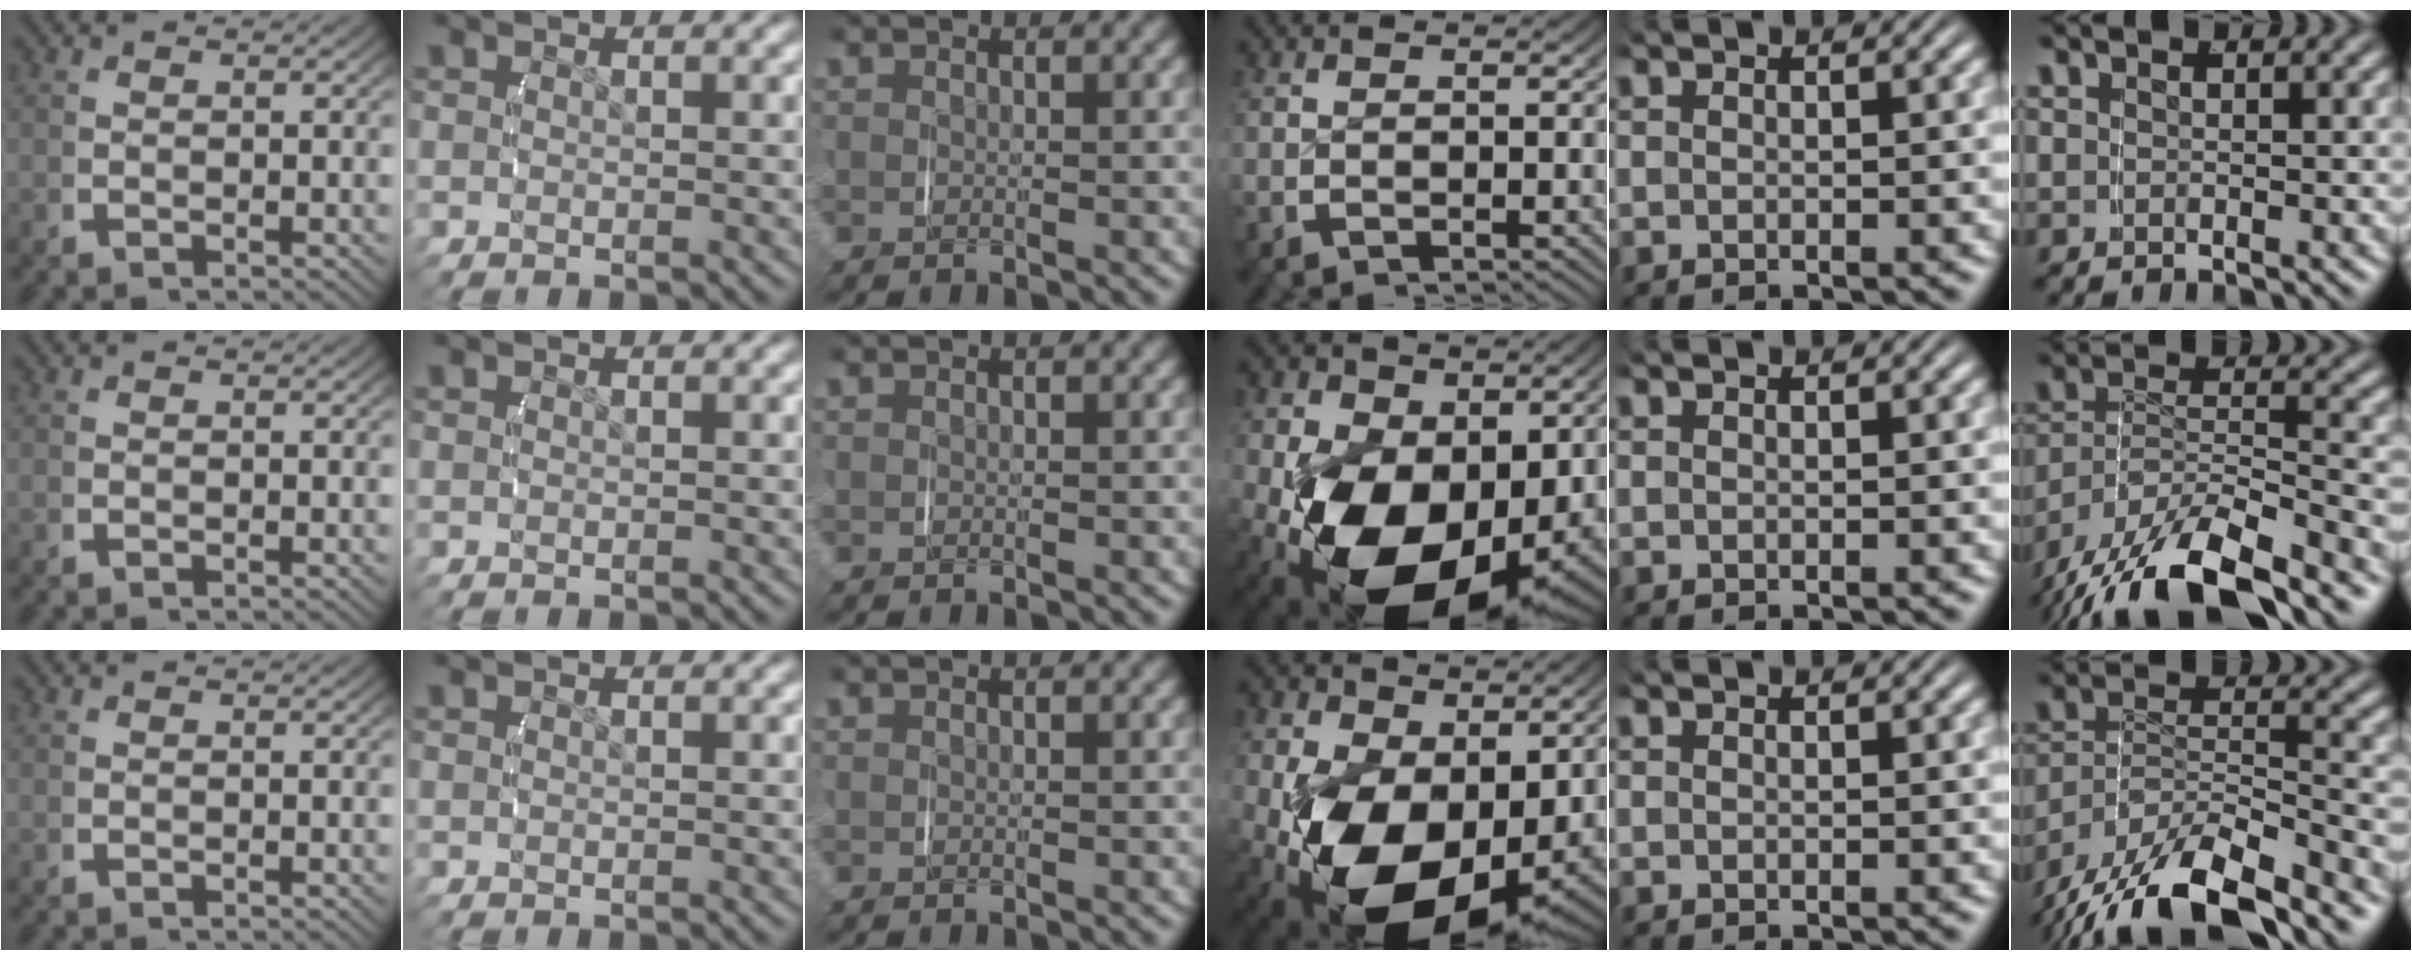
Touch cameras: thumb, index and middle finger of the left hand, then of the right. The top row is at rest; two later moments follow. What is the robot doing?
{"motion": "lift_and_place", "object": "backpack"}